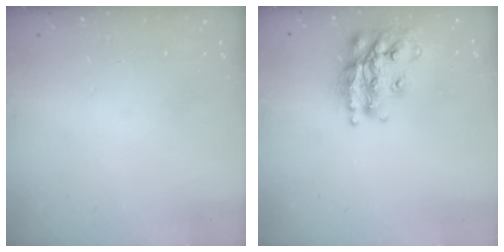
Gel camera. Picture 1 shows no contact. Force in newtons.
{"total": 17.9, "press": 17.8, "slide": 1.3}